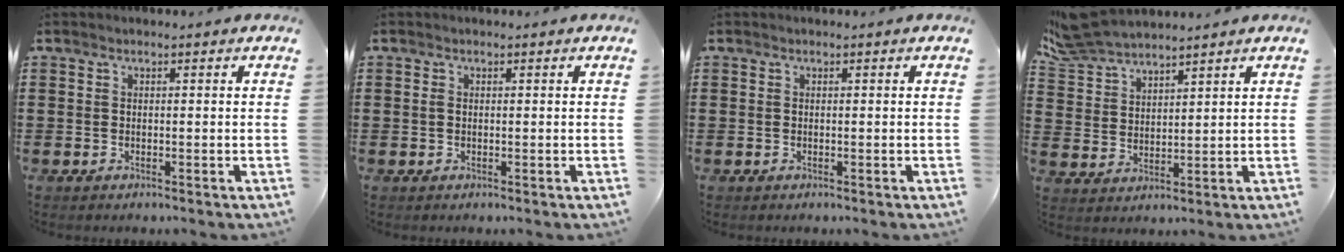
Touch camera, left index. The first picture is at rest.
{"total": 0.6, "force": [0.0, 0.4, 0.5], "torque": [-0.012, 0.001, -0.001]}
{"total": 0.0}
{"total": 6.6, "force": [6.2, 1.5, 1.8], "torque": [-0.062, -0.016, 0.117]}